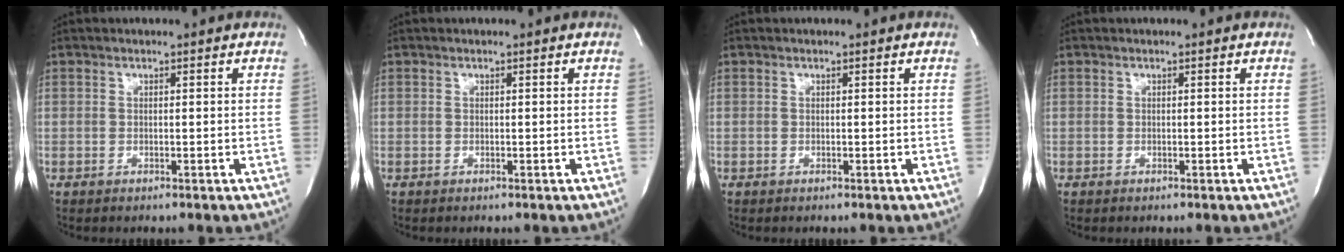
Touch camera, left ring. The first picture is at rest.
{"total": 0.0}
{"total": 0.0}
{"total": 0.0}